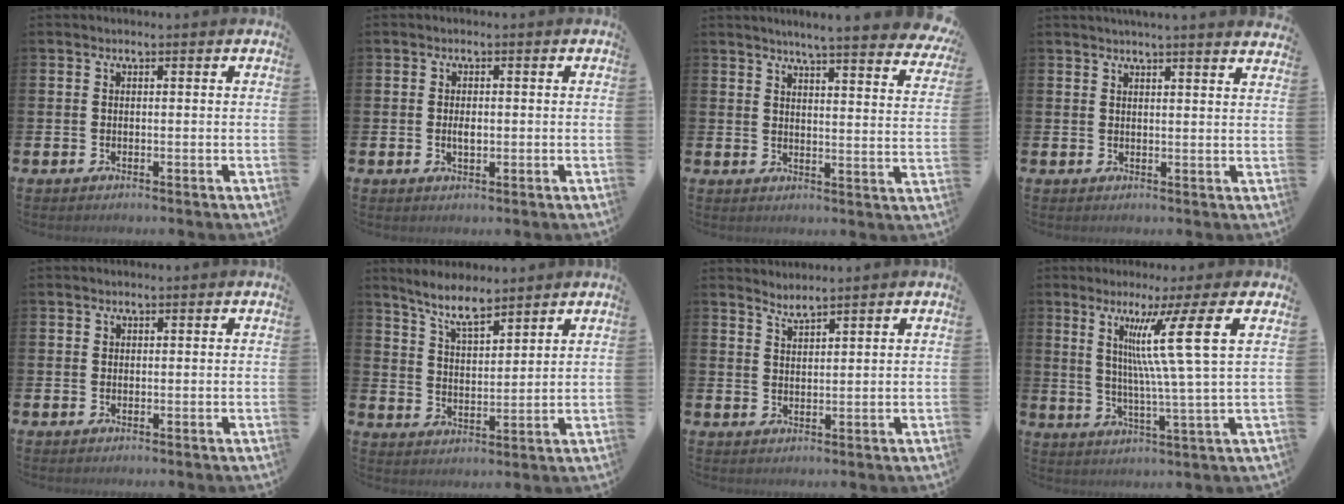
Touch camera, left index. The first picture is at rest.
{"total": 1.6, "force": [-0.2, 0.9, 1.4], "torque": [-0.026, 0.004, -0.004]}
{"total": 5.4, "force": [5.1, -0.4, 1.8], "torque": [-0.044, -0.041, 0.083]}
{"total": 2.9, "force": [2.8, -0.7, 0.2], "torque": [-0.004, -0.019, 0.051]}
{"total": 0.6, "force": [0.4, 0.4, 0.0], "torque": [0.009, 0.001, 0.004]}
{"total": 6.9, "force": [6.1, 1.5, 2.9], "torque": [-0.072, -0.020, 0.111]}
{"total": 2.2, "force": [2.1, -0.4, -0.1], "torque": [0.001, -0.011, 0.039]}
{"total": 10.6, "force": [4.3, -1.0, 9.7], "torque": [-0.184, -0.008, 0.060]}